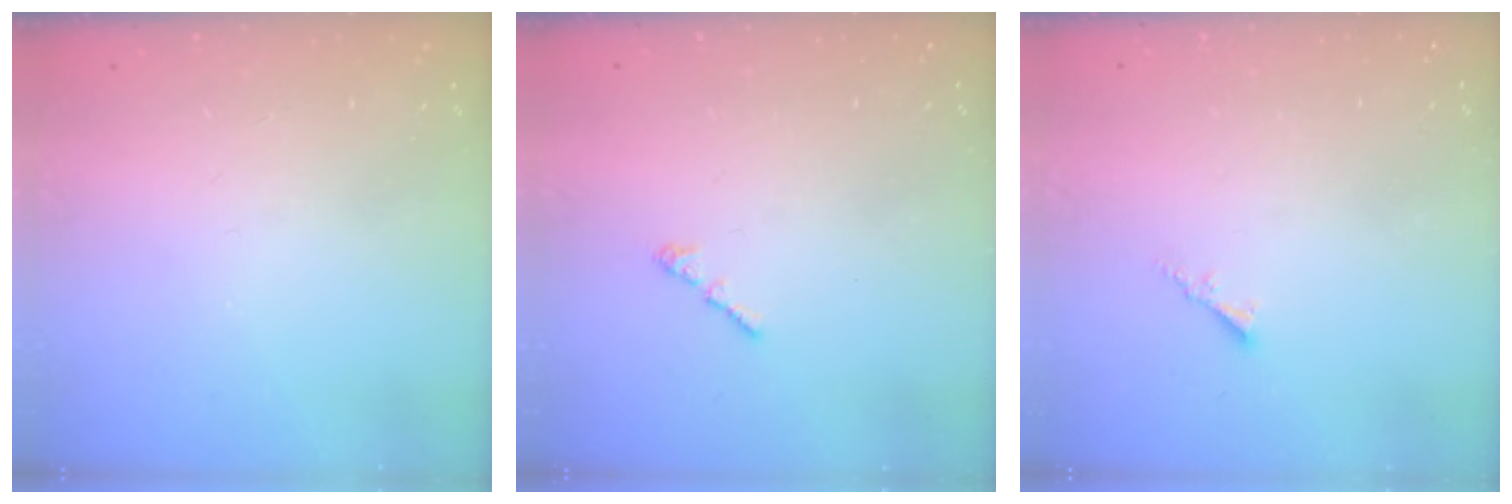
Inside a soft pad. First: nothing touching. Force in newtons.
{"total": 1.2, "press": 1.1, "slide": 0.5}
{"total": 1.7, "press": 1.6, "slide": 0.5}